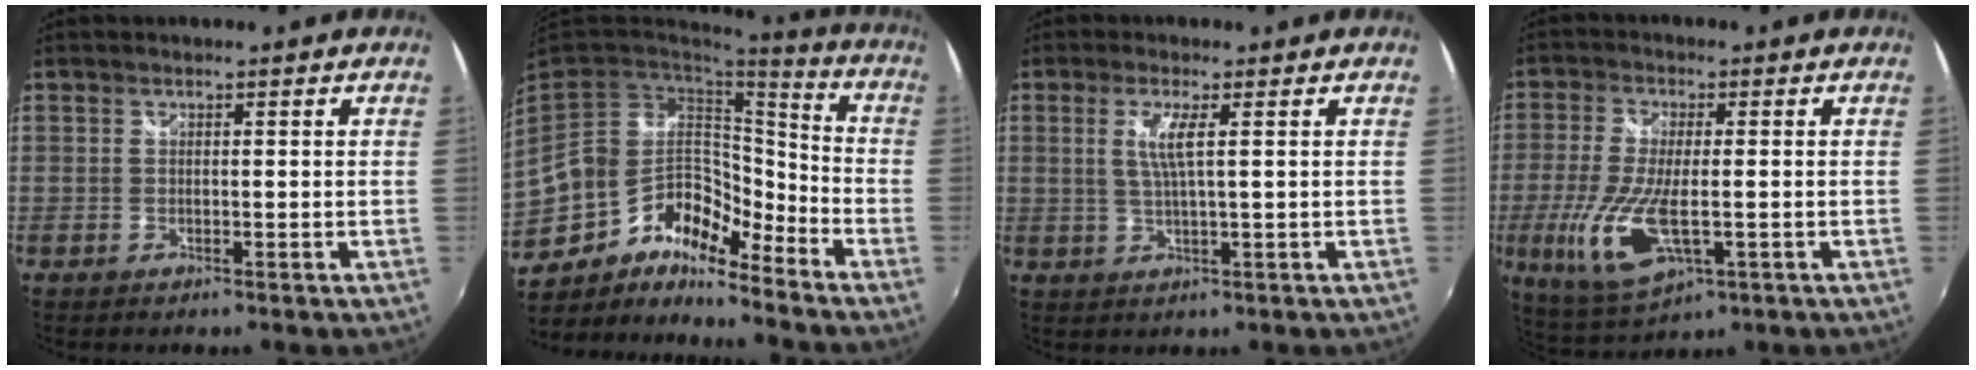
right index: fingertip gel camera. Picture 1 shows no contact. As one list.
[{"total": 18.5, "force": [-9.8, 12.6, 9.3], "torque": [-0.215, 0.001, -0.180]}, {"total": 3.9, "force": [1.0, 0.0, 3.8], "torque": [-0.076, -0.004, 0.019]}, {"total": 12.5, "force": [-3.1, 4.4, 11.3], "torque": [-0.241, -0.022, -0.052]}]